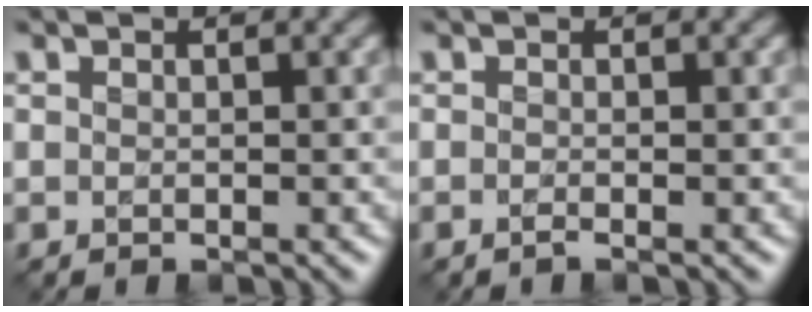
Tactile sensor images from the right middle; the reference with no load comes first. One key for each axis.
{"total": 0.6, "fx": -0.3, "fy": 0.1, "fz": 0.5, "tx": -0.011, "ty": -0.007, "tz": -0.007}